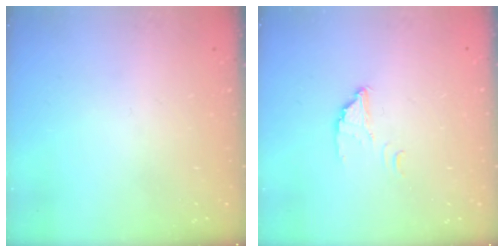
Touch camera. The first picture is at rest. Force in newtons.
{"total": 2.8, "press": 2.8, "slide": 0.1}